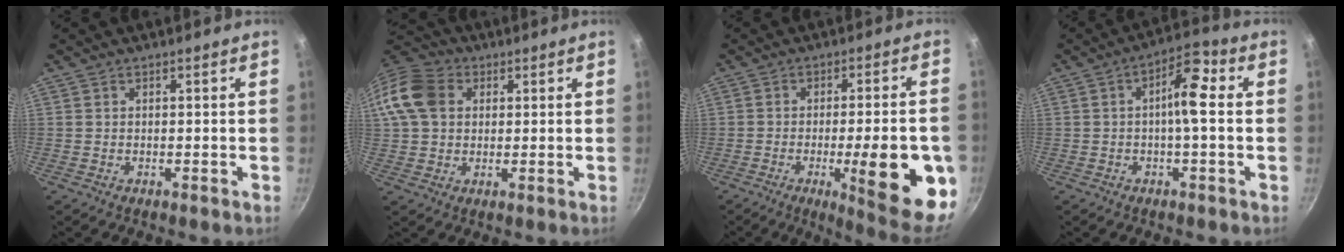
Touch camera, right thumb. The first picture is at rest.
{"total": 12.7, "force": [2.9, 10.0, 7.2], "torque": [-0.135, 0.018, 0.037]}
{"total": 17.9, "force": [-4.7, 4.2, 16.8], "torque": [-0.199, 0.008, -0.060]}
{"total": 7.2, "force": [0.2, 2.4, 6.8], "torque": [-0.114, 0.027, -0.003]}